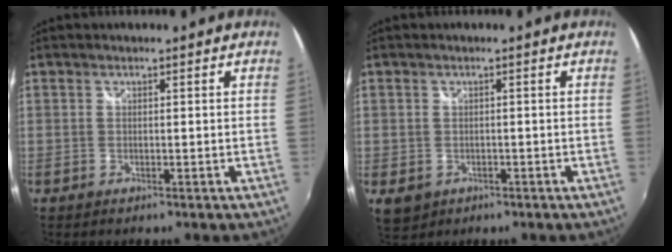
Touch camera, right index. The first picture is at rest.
{"total": 3.9, "force": [-1.0, 3.4, 1.6], "torque": [-0.032, -0.005, -0.008]}